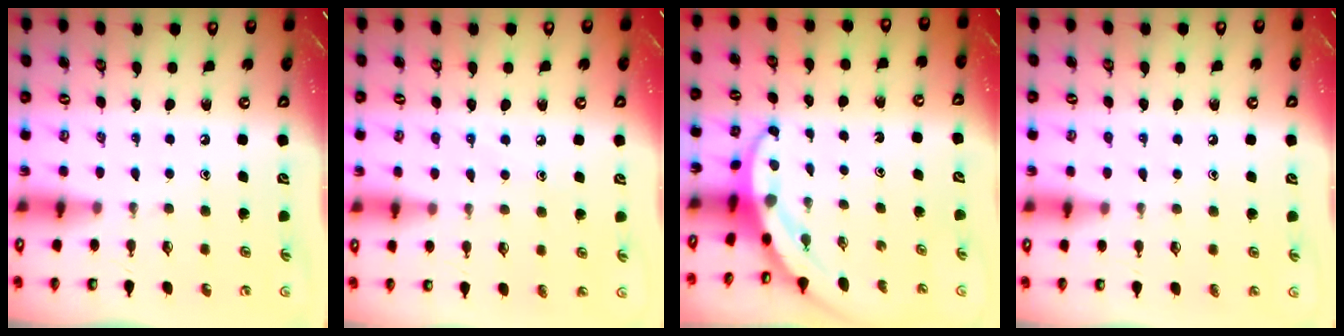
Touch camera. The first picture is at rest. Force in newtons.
{"total": 5.8, "press": 5.8, "slide": 0.7}
{"total": 3.7, "press": 3.7, "slide": 0.5}
{"total": 3.5, "press": 3.5, "slide": 0.4}